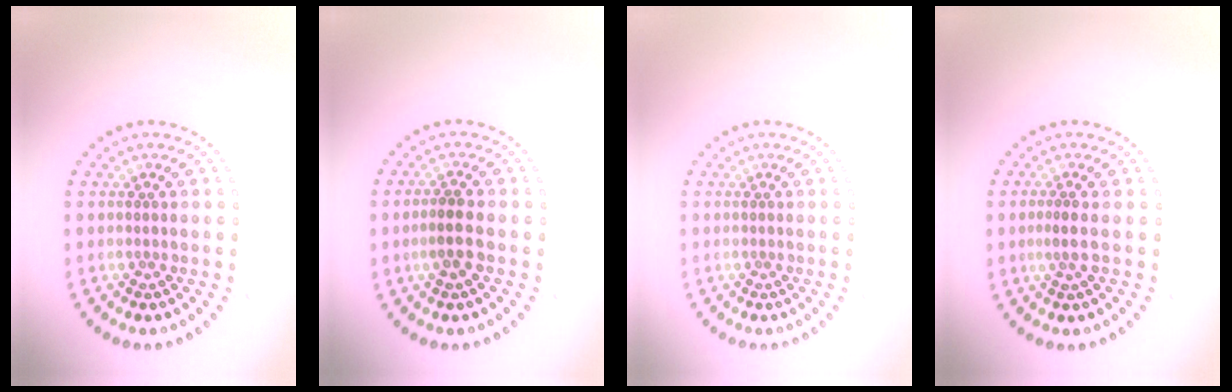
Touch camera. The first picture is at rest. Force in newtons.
{"total": 2.0, "press": 1.9, "slide": 0.6}
{"total": 0.0}
{"total": 1.2, "press": 0.7, "slide": 1.0}